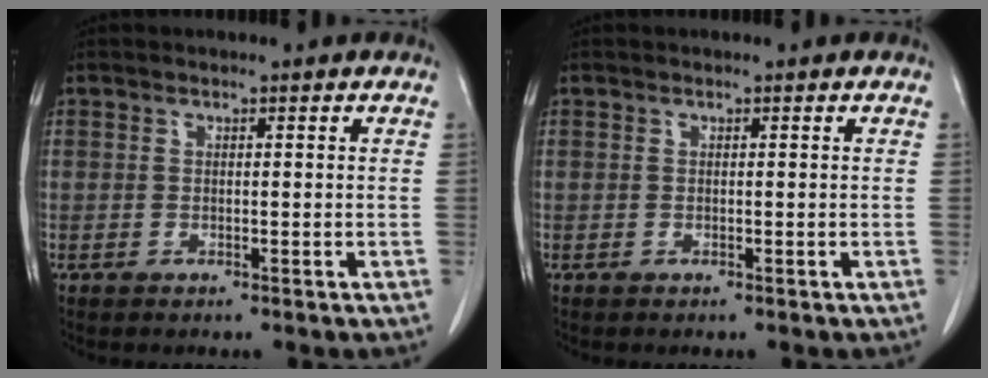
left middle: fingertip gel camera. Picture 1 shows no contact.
{"total": 0.0}